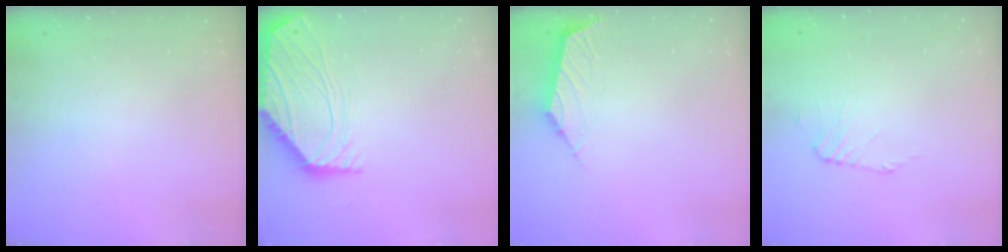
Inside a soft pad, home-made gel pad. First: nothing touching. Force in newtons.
{"total": 0.5, "press": 0.4, "slide": 0.3}
{"total": 3.0, "press": 3.0, "slide": 0.7}
{"total": 1.1, "press": 1.1, "slide": 0.3}